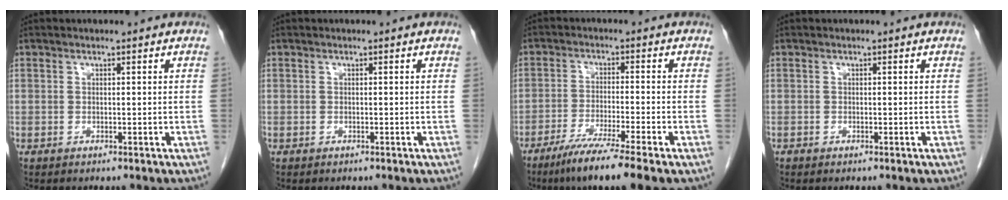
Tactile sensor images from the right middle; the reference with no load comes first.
{"total": 0.0}
{"total": 9.5, "force": [-6.5, -0.7, 6.8], "torque": [-0.119, -0.029, -0.109]}
{"total": 0.0}